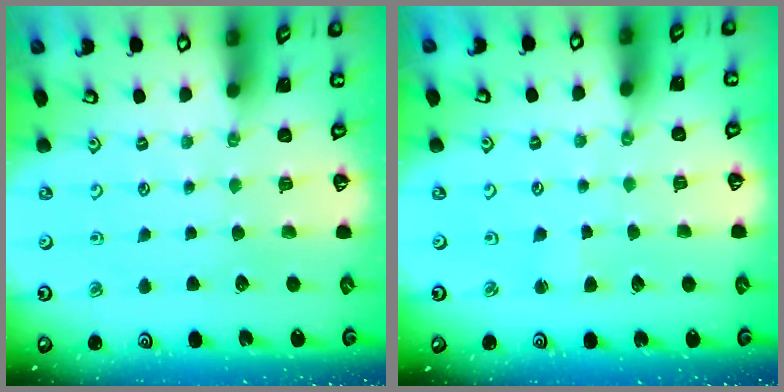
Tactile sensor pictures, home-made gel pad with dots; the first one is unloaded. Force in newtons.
{"total": 2.3, "press": 2.3, "slide": 0.2}